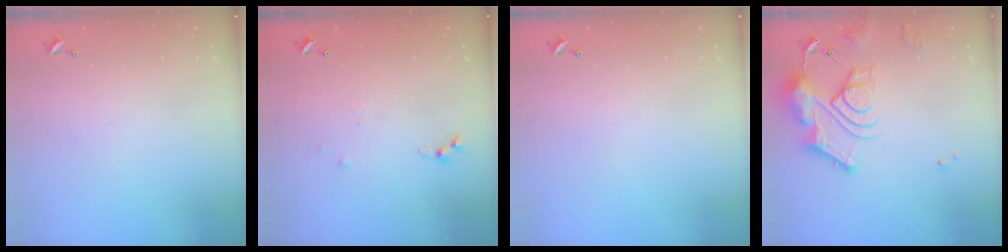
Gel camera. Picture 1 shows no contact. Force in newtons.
{"total": 3.6, "press": 3.6, "slide": 0.5}
{"total": 0.0}
{"total": 14.0, "press": 13.9, "slide": 1.0}